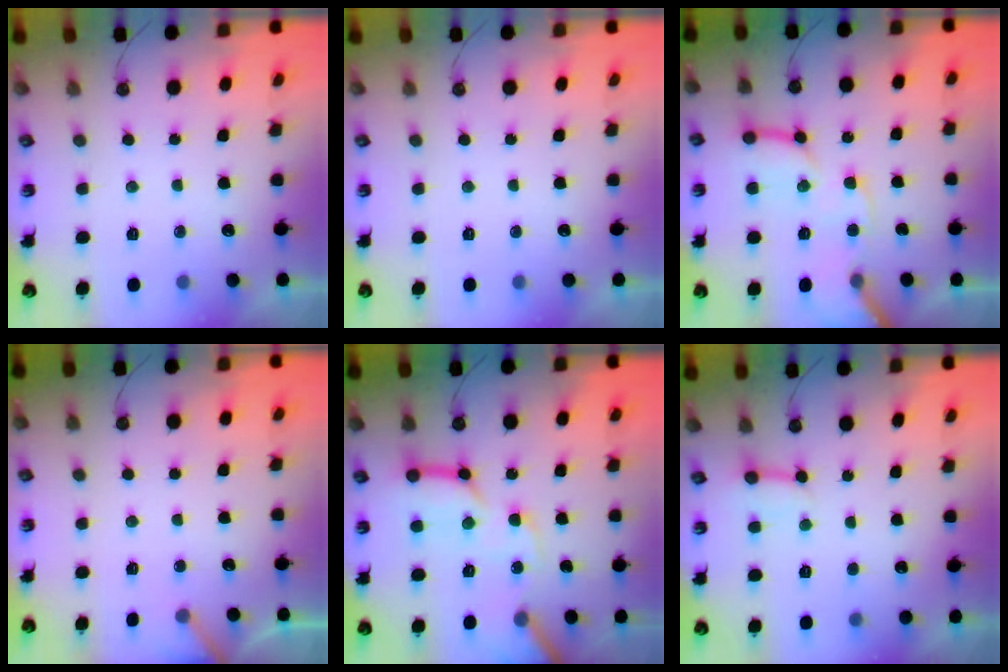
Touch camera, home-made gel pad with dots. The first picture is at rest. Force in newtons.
{"total": 0.0}
{"total": 15.0, "press": 14.9, "slide": 2.1}
{"total": 2.8, "press": 2.8, "slide": 0.2}
{"total": 16.7, "press": 16.5, "slide": 2.1}
{"total": 3.9, "press": 3.9, "slide": 0.4}